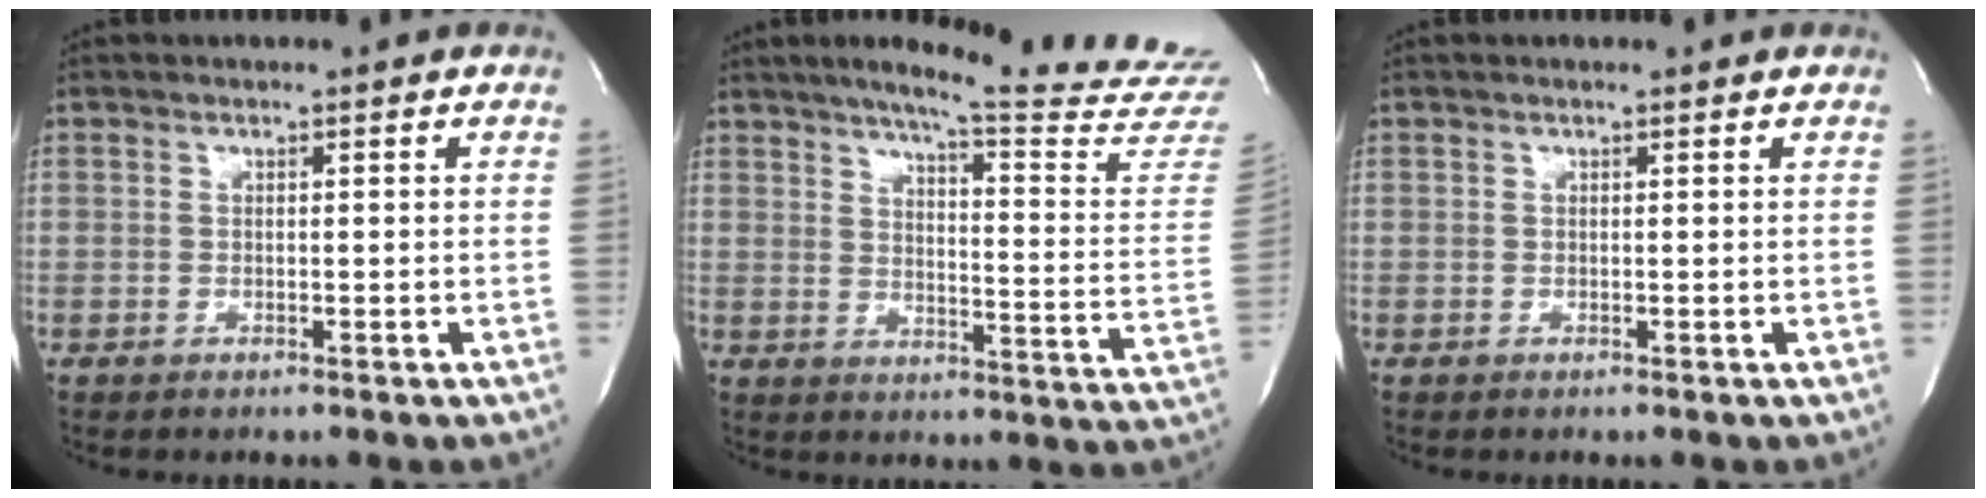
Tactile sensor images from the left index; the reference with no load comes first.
{"total": 23.9, "force": [21.8, -0.9, 9.7], "torque": [-0.138, -0.112, 0.260]}
{"total": 0.6, "force": [0.5, 0.0, 0.1], "torque": [-0.005, 0.000, 0.006]}